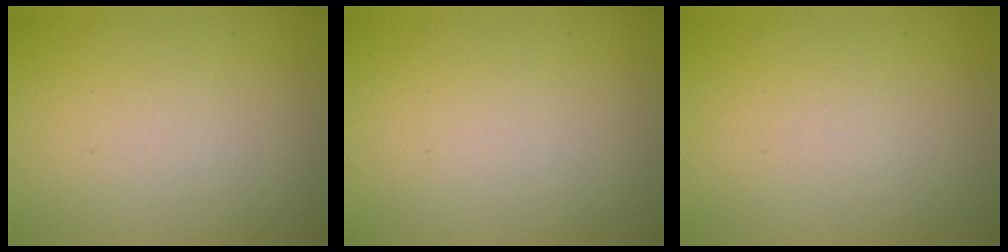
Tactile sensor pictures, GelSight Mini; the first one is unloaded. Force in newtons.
{"total": 0.0}
{"total": 0.0}